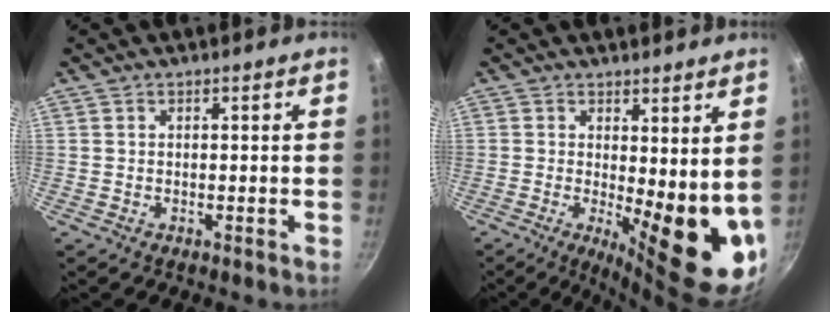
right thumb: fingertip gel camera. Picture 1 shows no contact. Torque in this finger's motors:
{"motor_torque": [-0.38, 1.53, 0.92, 0.07, 0.13]}